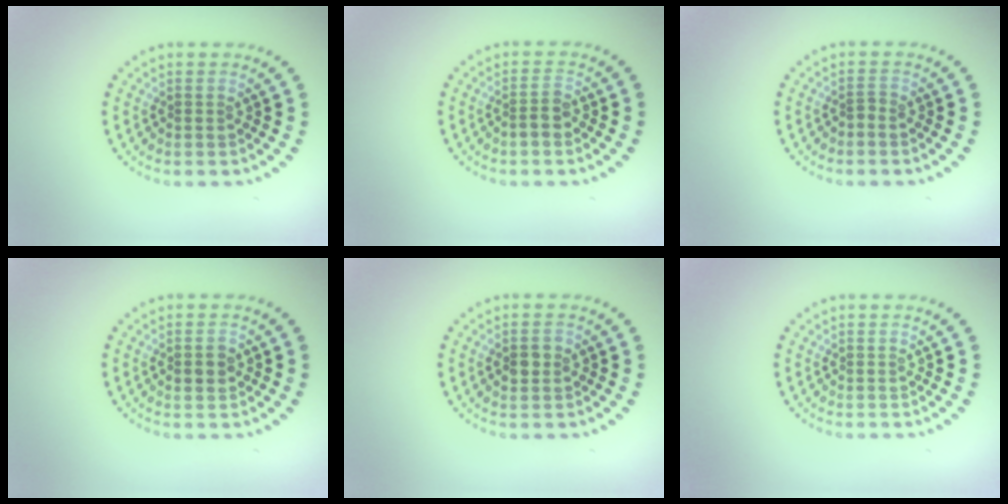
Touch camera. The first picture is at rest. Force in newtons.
{"total": 1.7, "press": 1.5, "slide": 0.8}
{"total": 0.7, "press": 0.4, "slide": 0.5}
{"total": 1.9, "press": 1.9, "slide": 0.1}
{"total": 1.6, "press": 1.6, "slide": 0.1}
{"total": 0.0}